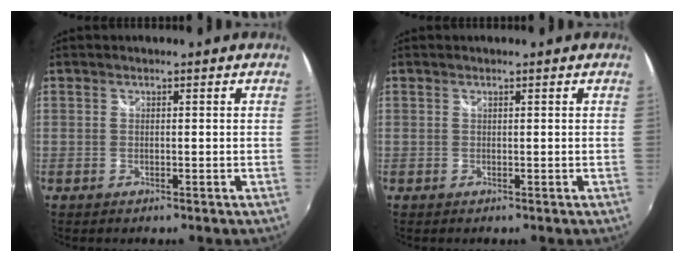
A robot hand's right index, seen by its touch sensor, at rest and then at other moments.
{"total": 0.0}